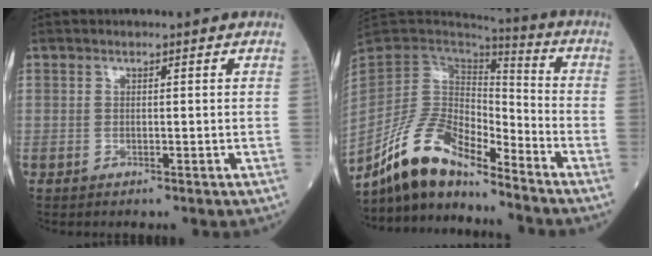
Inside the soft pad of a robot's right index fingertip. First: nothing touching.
{"total": 13.4, "force": [-11.4, 3.4, 6.1], "torque": [-0.127, 0.015, -0.217]}